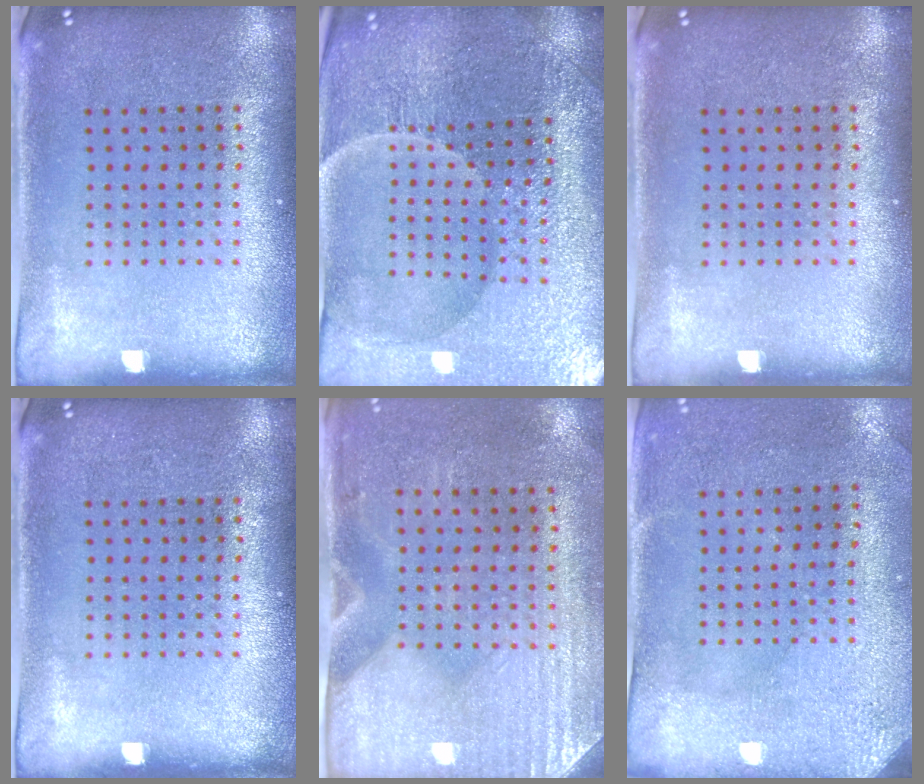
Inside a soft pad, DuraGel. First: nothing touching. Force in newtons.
{"total": 4.4, "press": 4.4, "slide": 0.8}
{"total": 0.0}
{"total": 0.0}
{"total": 2.9, "press": 2.5, "slide": 1.5}
{"total": 3.1, "press": 2.4, "slide": 2.0}